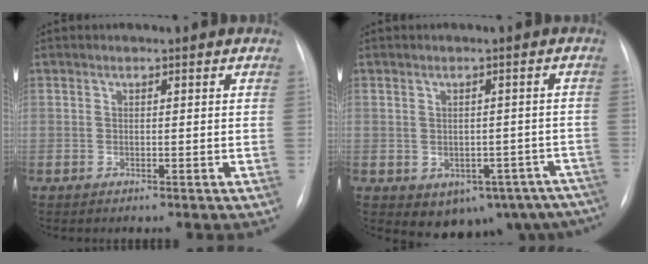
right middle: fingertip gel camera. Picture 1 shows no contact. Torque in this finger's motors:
{"motor_torque": [1.10, -1.04, 0.15, 0.04]}